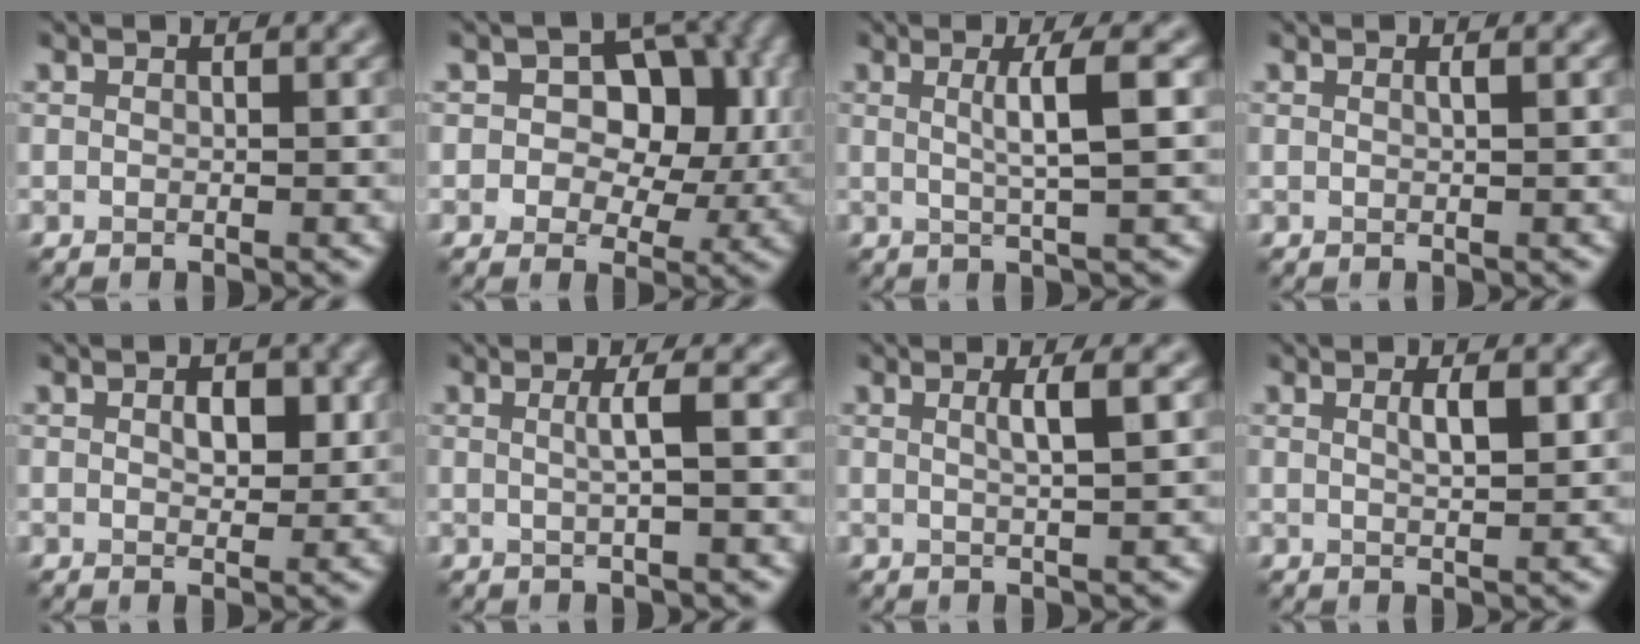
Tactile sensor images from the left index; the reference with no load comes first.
{"total": 7.6, "force": [1.5, 5.4, 5.1], "torque": [-0.054, 0.000, 0.009]}
{"total": 3.8, "force": [0.7, 0.7, 3.7], "torque": [-0.054, 0.002, 0.008]}
{"total": 0.8, "force": [0.2, 0.2, 0.7], "torque": [-0.007, 0.003, -0.002]}
{"total": 2.5, "force": [0.6, 1.4, 2.0], "torque": [-0.028, -0.001, 0.010]}
{"total": 1.9, "force": [0.1, 0.4, 1.9], "torque": [-0.033, 0.004, -0.002]}
{"total": 2.6, "force": [0.6, 0.7, 2.4], "torque": [-0.031, 0.004, 0.003]}
{"total": 2.3, "force": [0.7, 0.6, 2.1], "torque": [-0.030, 0.003, 0.010]}